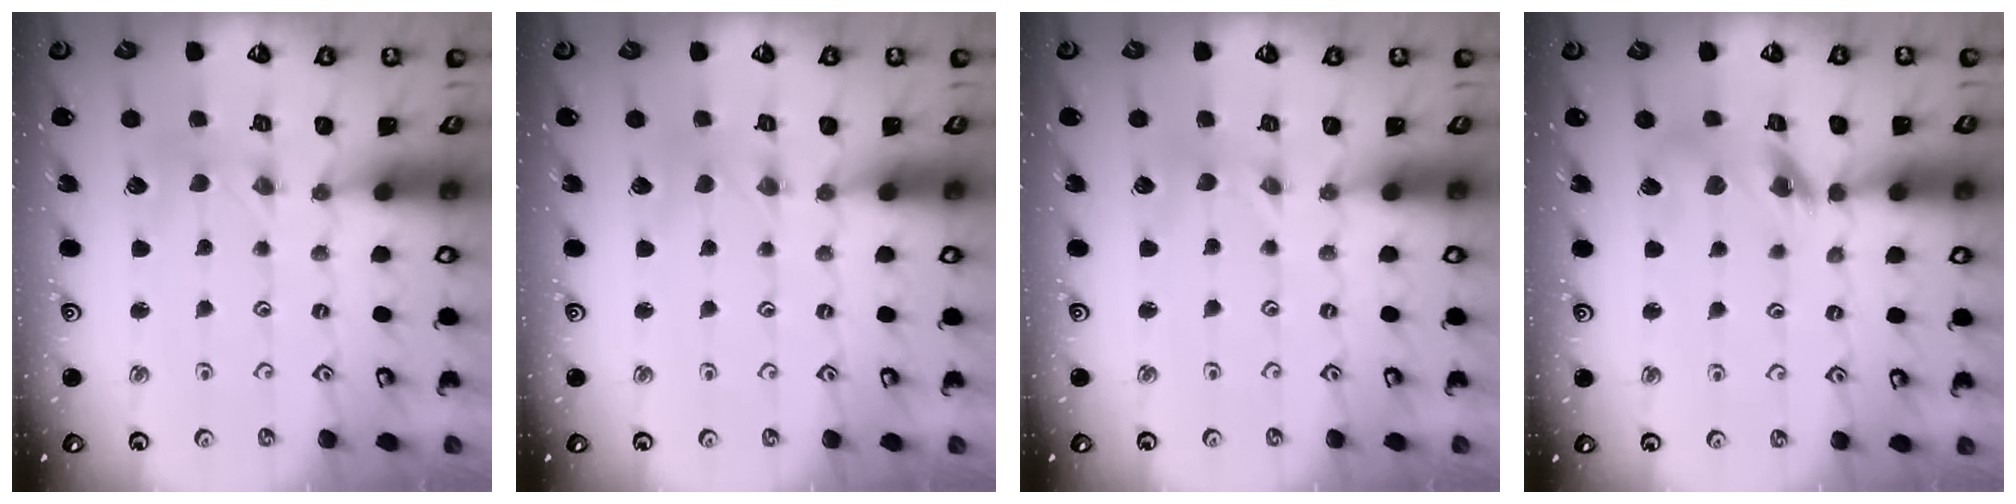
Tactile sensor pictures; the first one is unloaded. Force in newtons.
{"total": 0.0}
{"total": 0.0}
{"total": 12.2, "press": 12.1, "slide": 1.6}